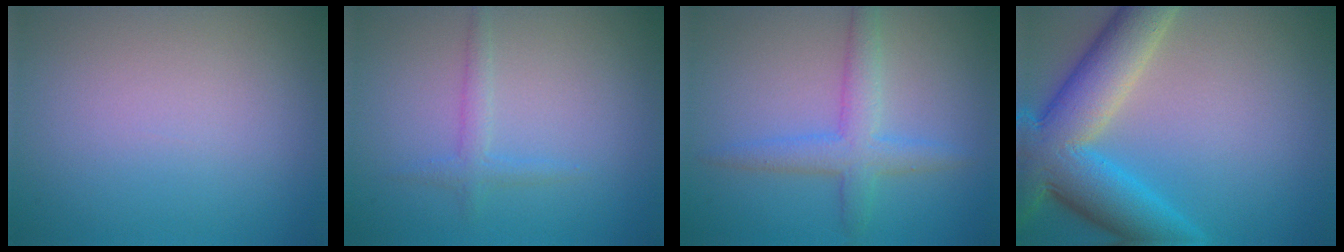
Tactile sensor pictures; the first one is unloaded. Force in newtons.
{"total": 1.5, "press": 1.5, "slide": 0.0}
{"total": 3.4, "press": 3.4, "slide": 0.0}
{"total": 10.4, "press": 10.4, "slide": 0.5}